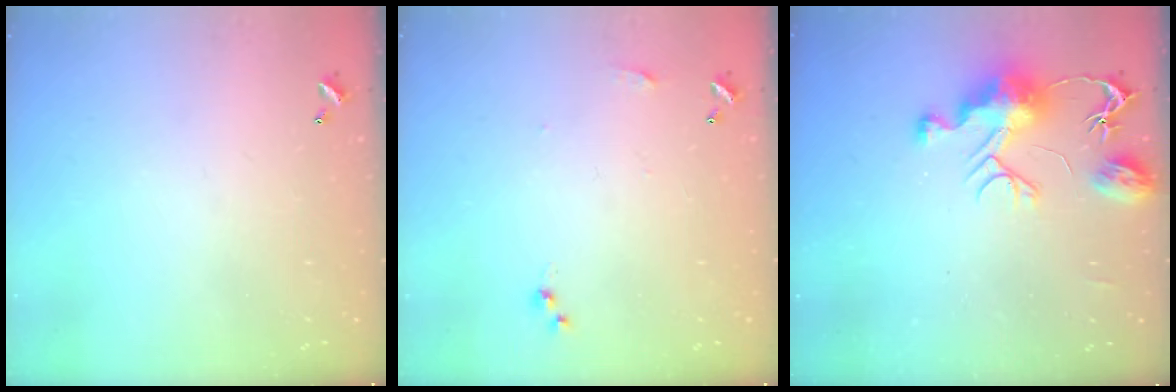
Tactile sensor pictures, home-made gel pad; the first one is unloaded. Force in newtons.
{"total": 4.5, "press": 4.5, "slide": 0.5}
{"total": 10.5, "press": 10.4, "slide": 1.1}